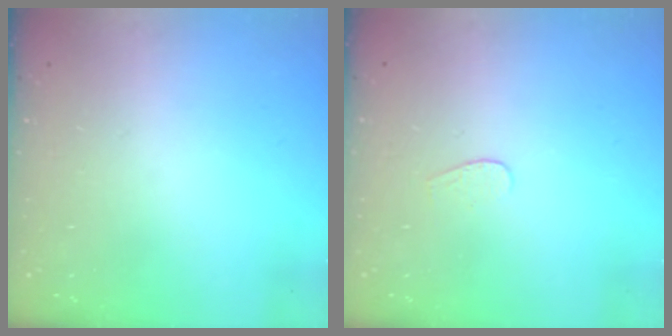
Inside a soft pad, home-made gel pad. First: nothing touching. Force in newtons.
{"total": 3.5, "press": 3.5, "slide": 0.3}